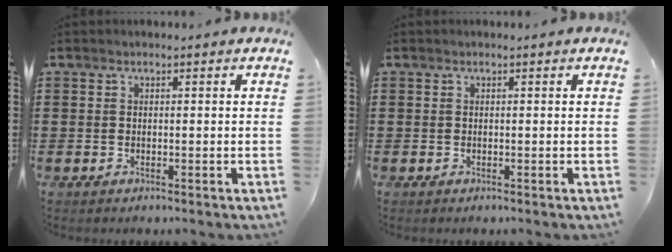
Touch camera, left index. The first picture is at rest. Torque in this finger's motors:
{"motor_torque": [0.00, 0.00, 0.00, 0.00]}